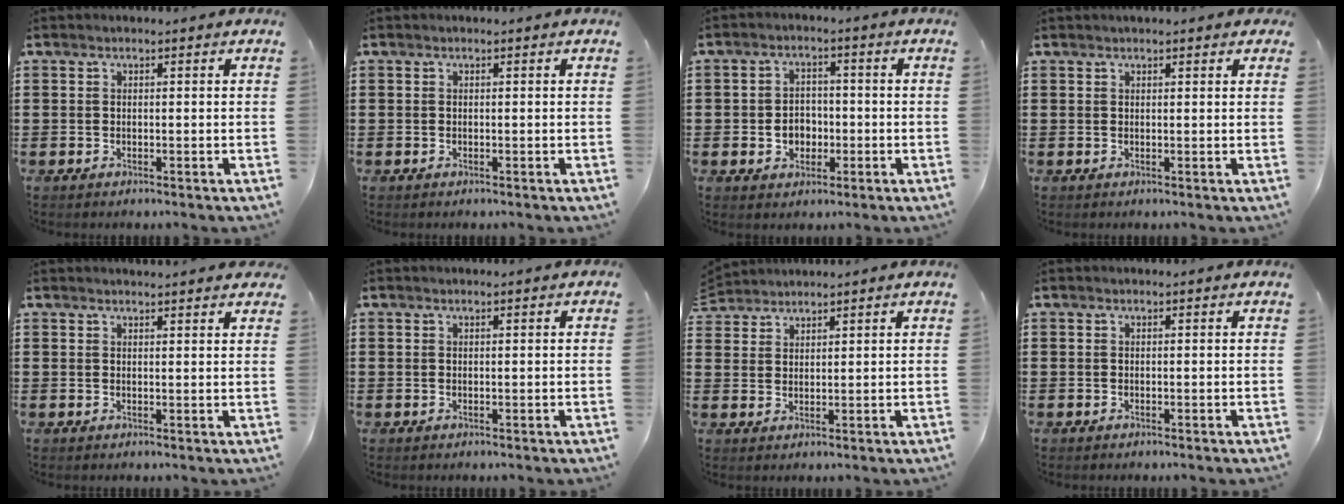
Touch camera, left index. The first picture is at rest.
{"total": 0.0}
{"total": 3.8, "force": [-1.0, 3.1, 2.0], "torque": [-0.038, 0.003, -0.023]}
{"total": 0.8, "force": [0.7, 0.2, 0.4], "torque": [-0.009, 0.003, 0.013]}
{"total": 1.6, "force": [1.6, 0.0, 0.3], "torque": [-0.011, 0.001, 0.031]}
{"total": 0.0}
{"total": 2.3, "force": [2.3, 0.4, -0.4], "torque": [0.000, -0.001, 0.045]}
{"total": 0.0}